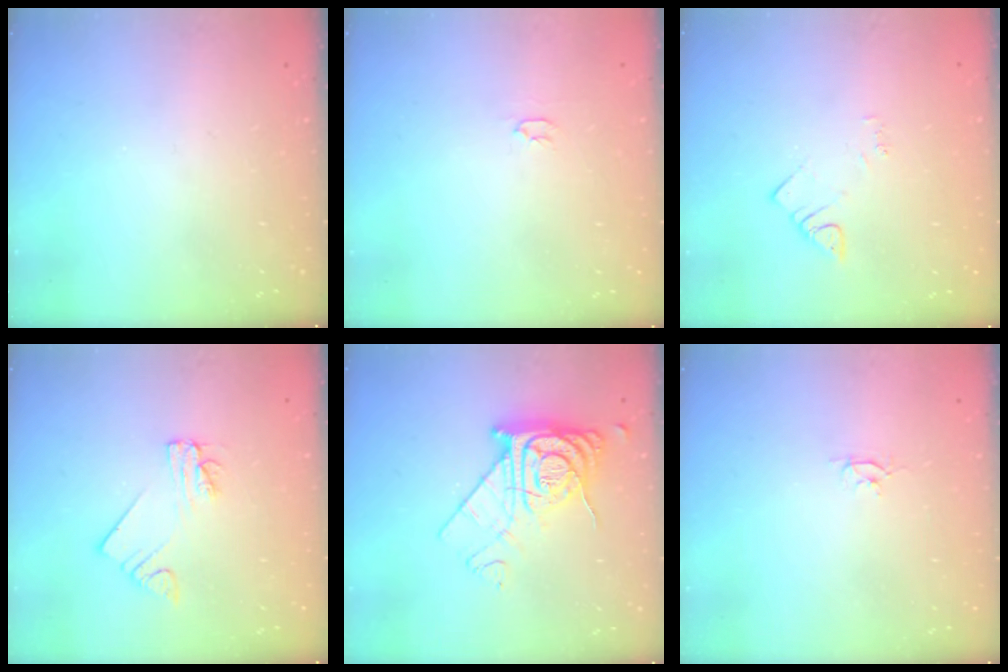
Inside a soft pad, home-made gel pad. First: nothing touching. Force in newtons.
{"total": 2.0, "press": 2.0, "slide": 0.3}
{"total": 3.0, "press": 3.0, "slide": 0.6}
{"total": 2.2, "press": 2.2, "slide": 0.1}
{"total": 13.2, "press": 13.1, "slide": 1.4}
{"total": 2.6, "press": 2.6, "slide": 0.3}